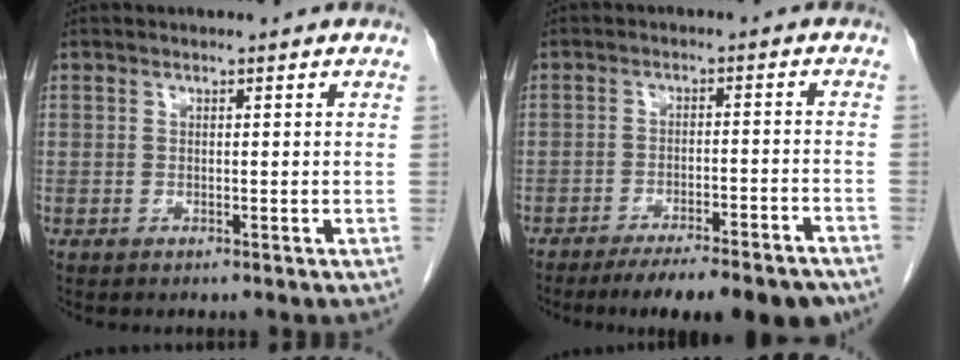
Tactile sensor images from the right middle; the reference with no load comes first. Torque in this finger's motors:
{"motor_torque": [1.20, -0.94, 0.24, 0.13]}